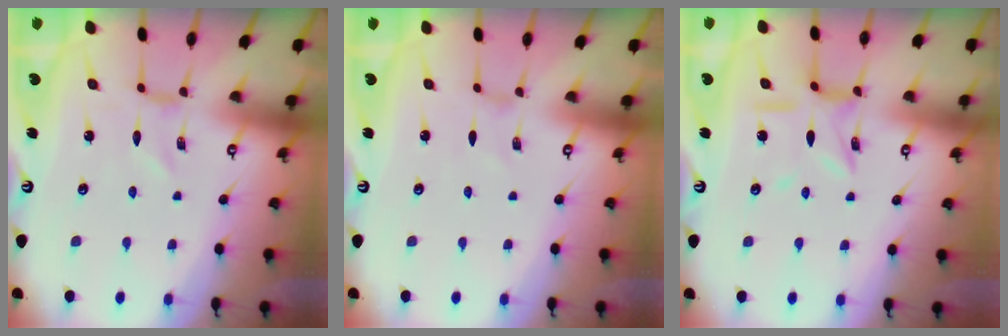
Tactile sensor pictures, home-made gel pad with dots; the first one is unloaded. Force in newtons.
{"total": 0.0}
{"total": 9.8, "press": 9.8, "slide": 0.8}